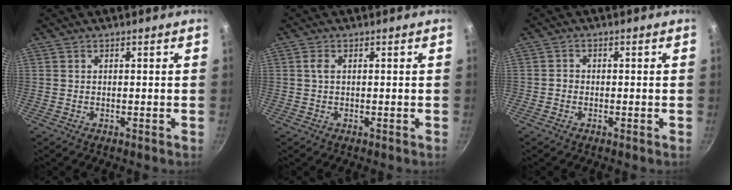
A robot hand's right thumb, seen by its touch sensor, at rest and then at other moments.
{"total": 1.3, "force": [0.2, 0.6, 1.1], "torque": [-0.028, 0.004, 0.001]}
{"total": 1.1, "force": [-0.6, 0.9, 0.3], "torque": [-0.003, 0.005, -0.014]}